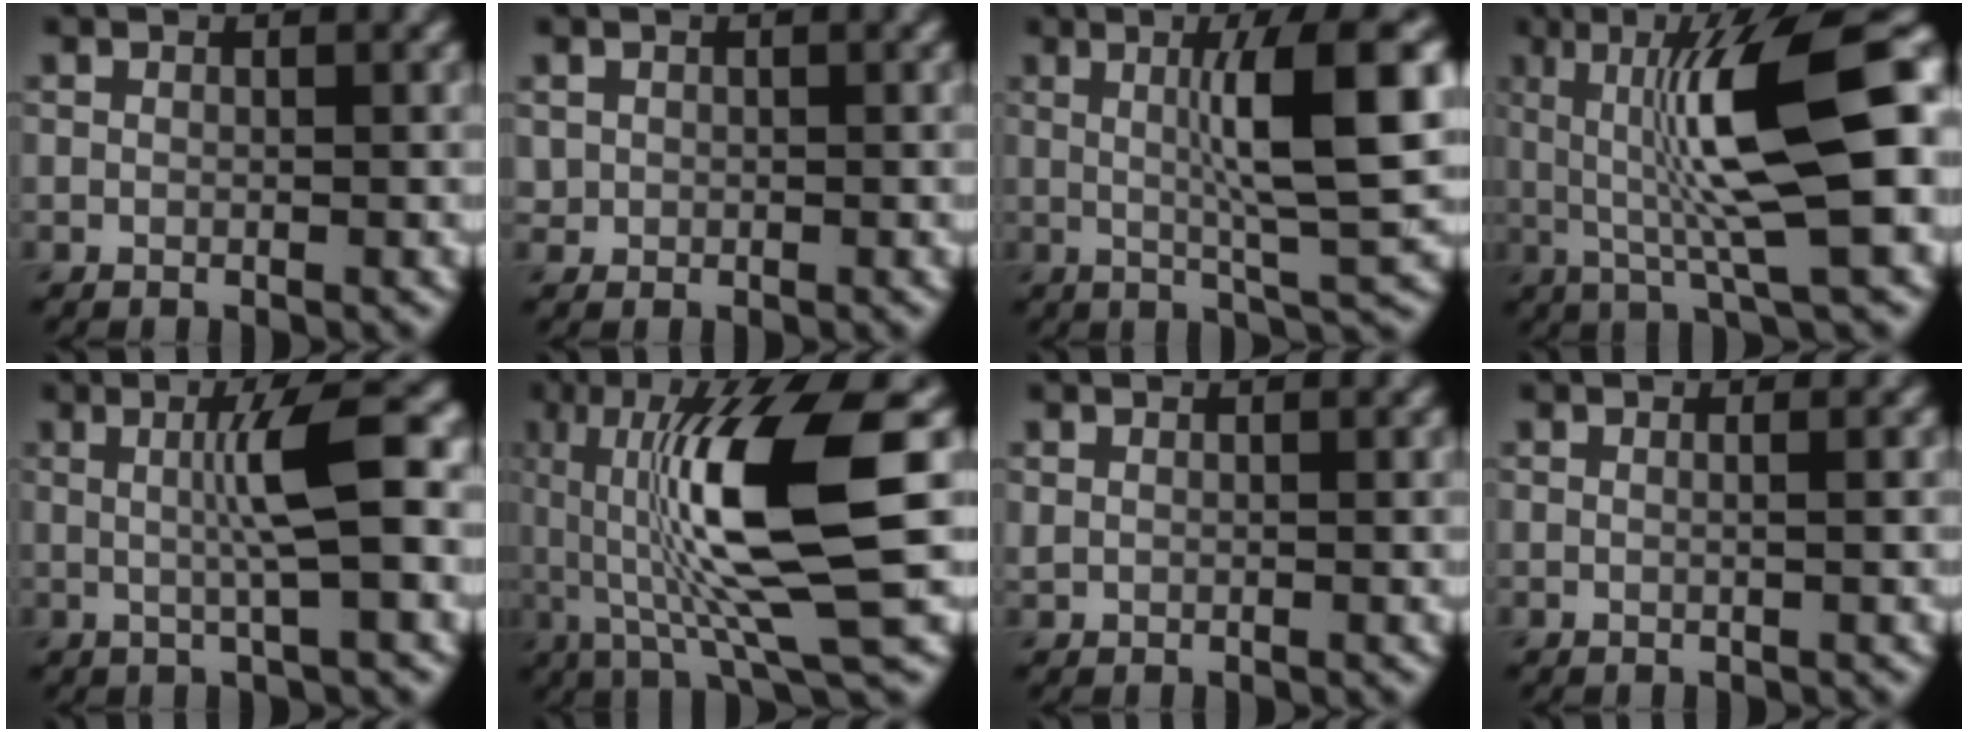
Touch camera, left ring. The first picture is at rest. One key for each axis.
{"total": 0.7, "fx": 0.1, "fy": 0.6, "fz": 0.0, "tx": 0.004, "ty": -0.002, "tz": 0.003}
{"total": 8.4, "fx": 1.3, "fy": 1.3, "fz": 8.2, "tx": -0.115, "ty": 0.007, "tz": 0.022}
{"total": 11.9, "fx": 1.1, "fy": 2.6, "fz": 11.6, "tx": -0.188, "ty": 0.011, "tz": 0.017}
{"total": 5.1, "fx": 0.4, "fy": 0.6, "fz": 5.0, "tx": -0.085, "ty": 0.009, "tz": 0.004}
{"total": 11.6, "fx": 1.1, "fy": 2.5, "fz": 11.3, "tx": -0.196, "ty": 0.000, "tz": 0.025}
{"total": 0.0}
{"total": 1.5, "fx": 0.3, "fy": 0.7, "fz": 1.2, "tx": -0.005, "ty": 0.000, "tz": -0.011}